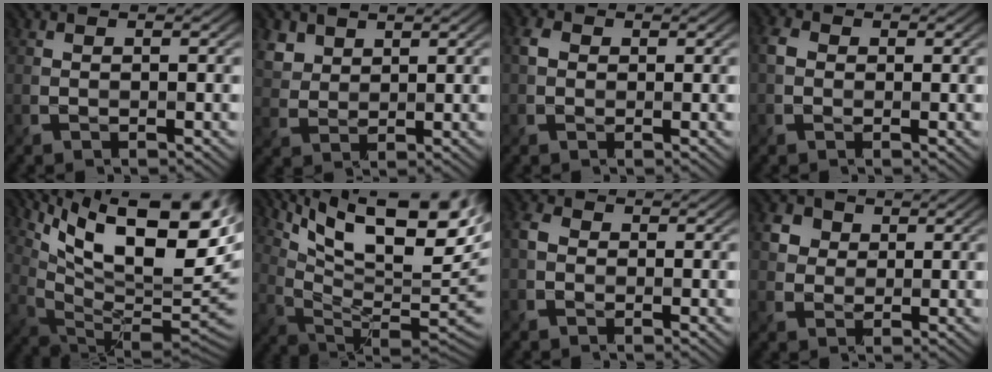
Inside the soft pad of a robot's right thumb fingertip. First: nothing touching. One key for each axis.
{"total": 3.7, "fx": 2.4, "fy": 2.5, "fz": 1.3, "tx": -0.047, "ty": 0.000, "tz": 0.058}
{"total": 2.0, "fx": 0.3, "fy": 1.7, "fz": 1.0, "tx": -0.028, "ty": 0.001, "tz": 0.003}
{"total": 2.5, "fx": 0.0, "fy": 2.1, "fz": 1.3, "tx": -0.036, "ty": 0.000, "tz": -0.004}
{"total": 17.4, "fx": 8.4, "fy": 6.6, "fz": 13.7, "tx": -0.214, "ty": 0.015, "tz": 0.144}
{"total": 17.8, "fx": 8.9, "fy": 6.4, "fz": 14.1, "tx": -0.225, "ty": 0.012, "tz": 0.151}
{"total": 2.6, "fx": -0.4, "fy": 2.1, "fz": 1.4, "tx": -0.034, "ty": -0.001, "tz": -0.014}
{"total": 3.5, "fx": 1.4, "fy": 3.0, "fz": 1.1, "tx": -0.037, "ty": -0.004, "tz": 0.030}